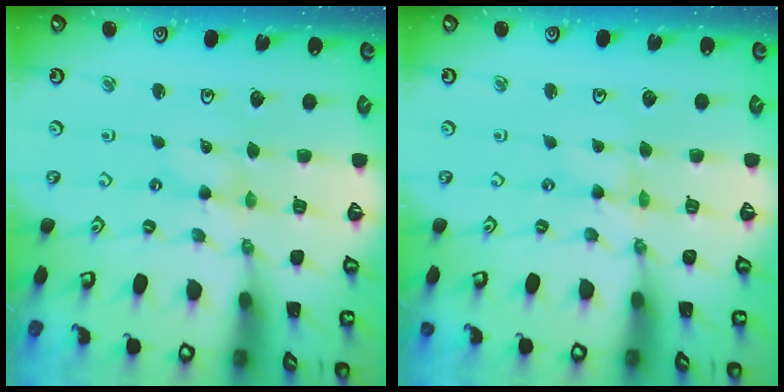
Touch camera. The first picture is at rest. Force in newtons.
{"total": 0.0}